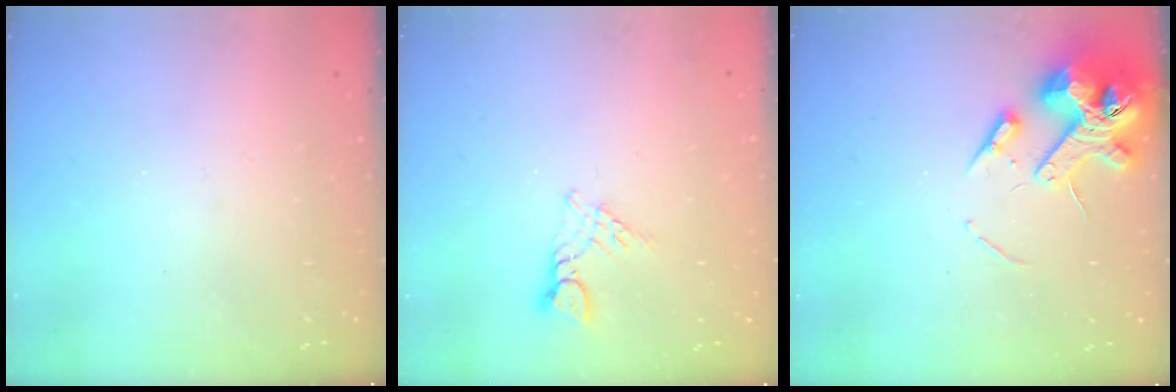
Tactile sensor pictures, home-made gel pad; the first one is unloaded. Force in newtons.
{"total": 3.4, "press": 3.4, "slide": 0.4}
{"total": 14.8, "press": 14.7, "slide": 2.2}